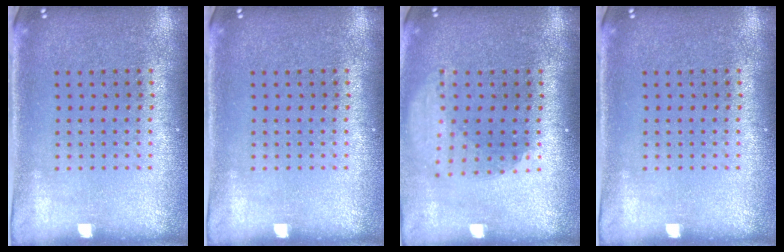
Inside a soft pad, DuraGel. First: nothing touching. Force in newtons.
{"total": 0.0}
{"total": 1.8, "press": 1.4, "slide": 1.2}
{"total": 0.0}